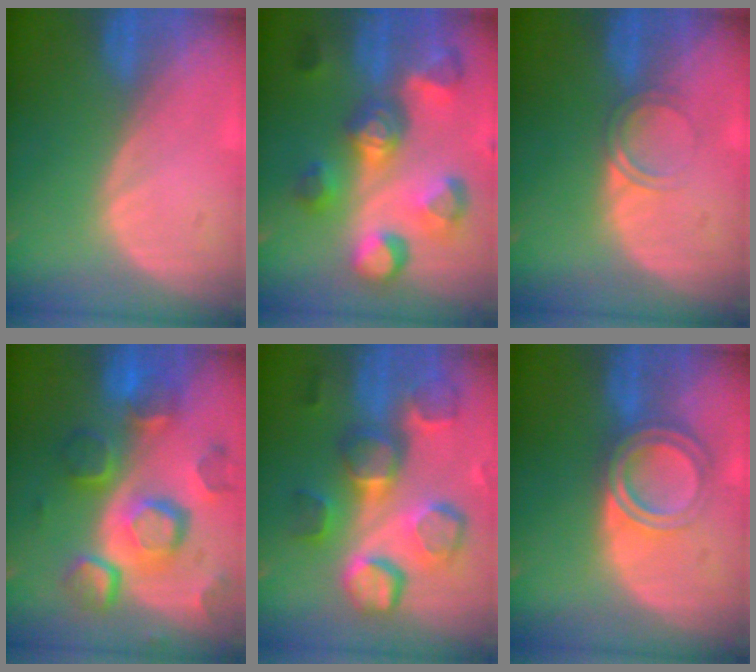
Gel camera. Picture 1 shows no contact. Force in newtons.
{"total": 10.9, "press": 9.9, "slide": 4.5}
{"total": 2.4, "press": 2.4, "slide": 0.2}
{"total": 12.4, "press": 10.7, "slide": 6.1}
{"total": 11.0, "press": 10.6, "slide": 3.0}
{"total": 6.4, "press": 5.4, "slide": 3.3}